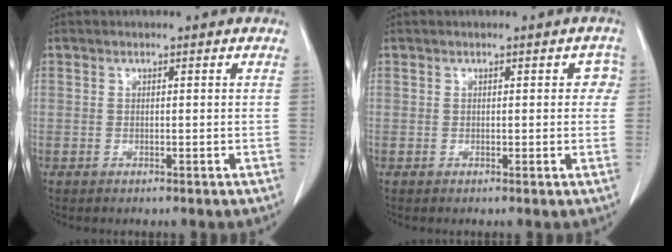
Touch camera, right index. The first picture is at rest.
{"total": 2.2, "force": [0.5, 1.6, 1.5], "torque": [0.004, 0.013, 0.002]}